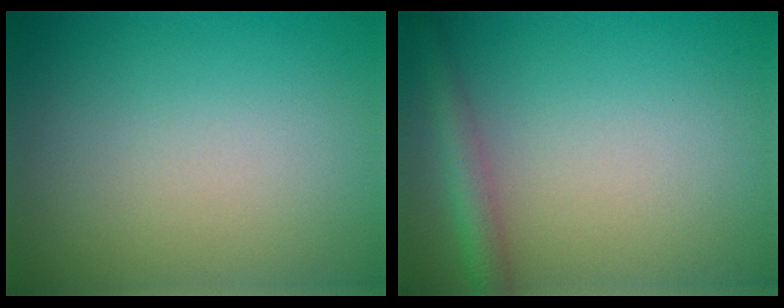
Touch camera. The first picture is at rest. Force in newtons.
{"total": 2.9, "press": 2.9, "slide": 0.1}